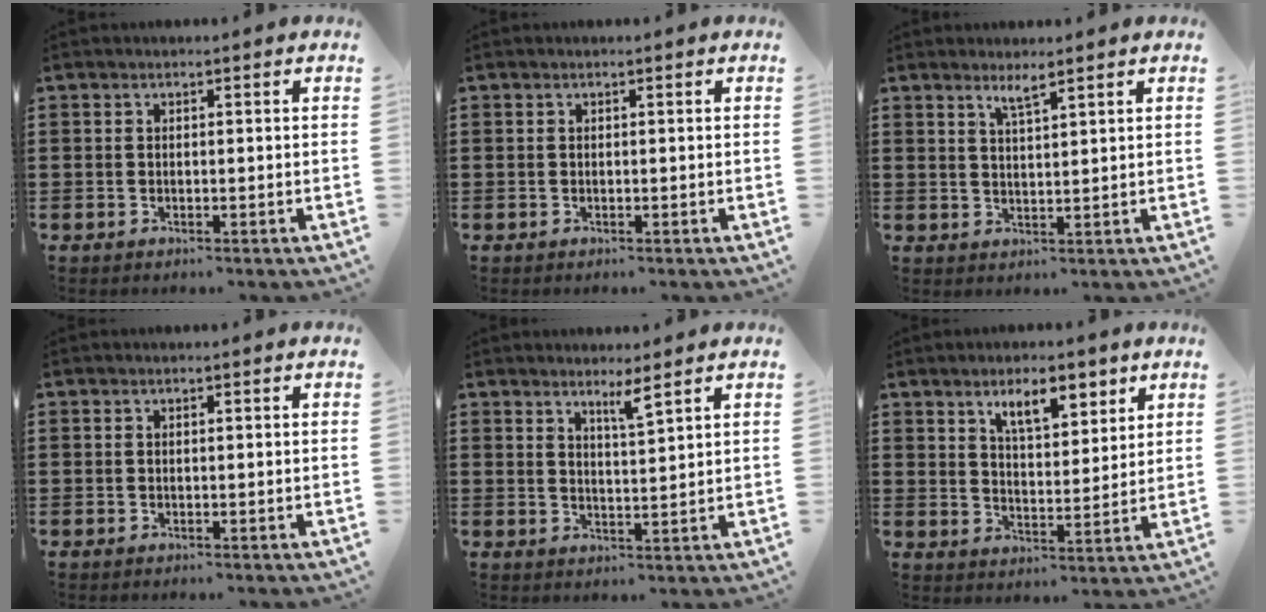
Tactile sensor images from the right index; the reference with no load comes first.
{"total": 0.0}
{"total": 2.4, "force": [1.9, 0.0, 1.4], "torque": [-0.030, 0.000, 0.035]}
{"total": 0.0}
{"total": 2.8, "force": [2.3, -0.3, 1.6], "torque": [-0.035, -0.002, 0.041]}
{"total": 6.9, "force": [4.6, 2.5, 4.6], "torque": [-0.078, -0.005, 0.076]}